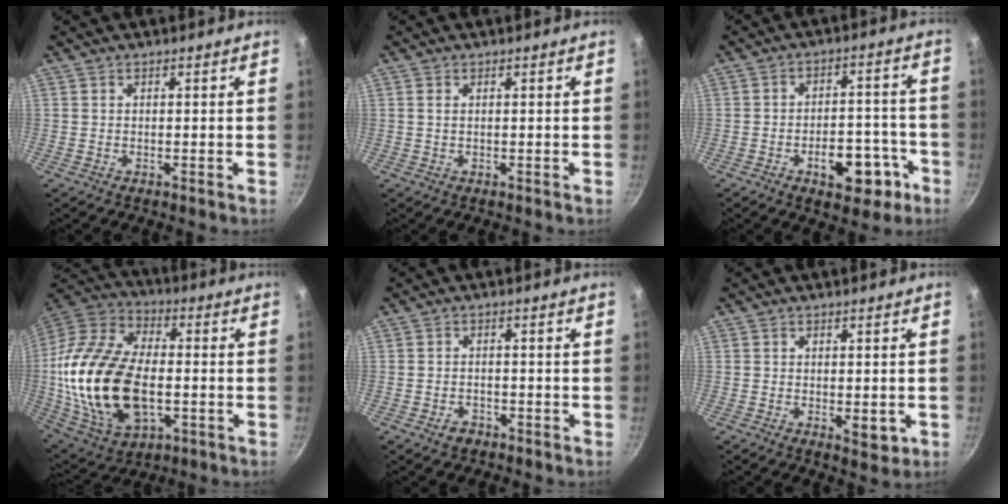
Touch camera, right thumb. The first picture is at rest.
{"total": 0.8, "force": [0.2, 0.5, 0.6], "torque": [-0.013, 0.001, 0.003]}
{"total": 11.7, "force": [-5.3, 6.5, 8.1], "torque": [-0.076, 0.044, -0.062]}
{"total": 26.3, "force": [-2.3, 15.7, 20.9], "torque": [-0.410, 0.020, -0.037]}
{"total": 2.6, "force": [-1.6, 1.8, 1.1], "torque": [-0.013, 0.017, -0.022]}
{"total": 3.6, "force": [-0.6, 2.0, 2.9], "torque": [-0.033, -0.005, -0.006]}